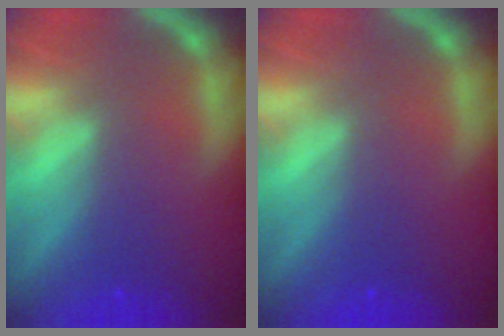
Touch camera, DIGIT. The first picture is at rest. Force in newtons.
{"total": 0.0}